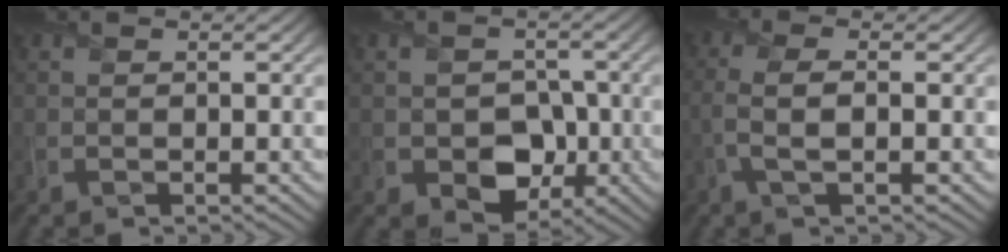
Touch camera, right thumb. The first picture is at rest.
{"total": 5.8, "force": [-1.7, 4.4, 3.3], "torque": [-0.064, -0.015, -0.025]}
{"total": 3.4, "force": [-0.7, 1.1, 3.2], "torque": [-0.084, 0.003, -0.020]}